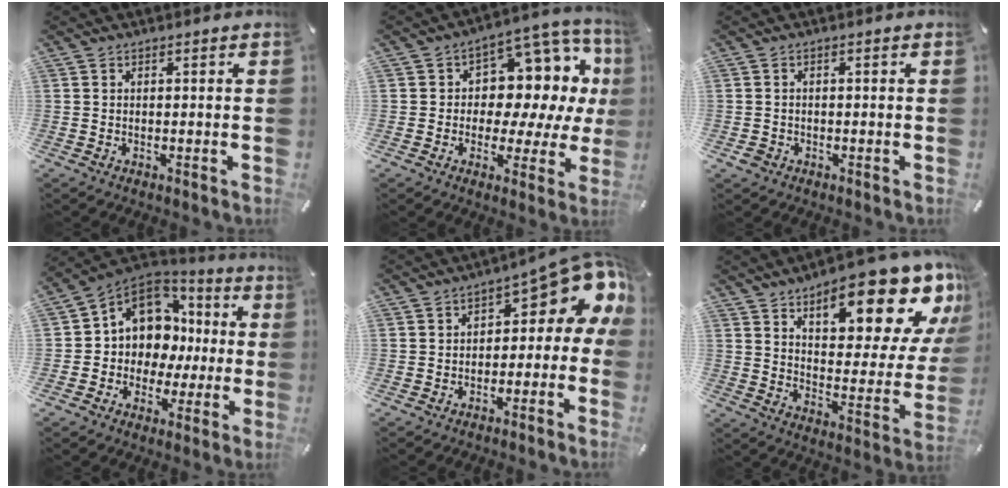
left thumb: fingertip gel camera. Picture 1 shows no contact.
{"total": 11.2, "force": [2.8, 8.6, 6.6], "torque": [-0.069, -0.046, 0.053]}
{"total": 1.8, "force": [-0.8, 1.4, 0.7], "torque": [-0.013, 0.004, -0.016]}
{"total": 11.3, "force": [1.6, 10.4, 3.9], "torque": [-0.091, -0.017, 0.041]}
{"total": 10.5, "force": [4.3, 5.1, 8.2], "torque": [-0.100, -0.038, 0.067]}
{"total": 20.8, "force": [13.3, 8.2, 13.7], "torque": [-0.172, -0.097, 0.215]}